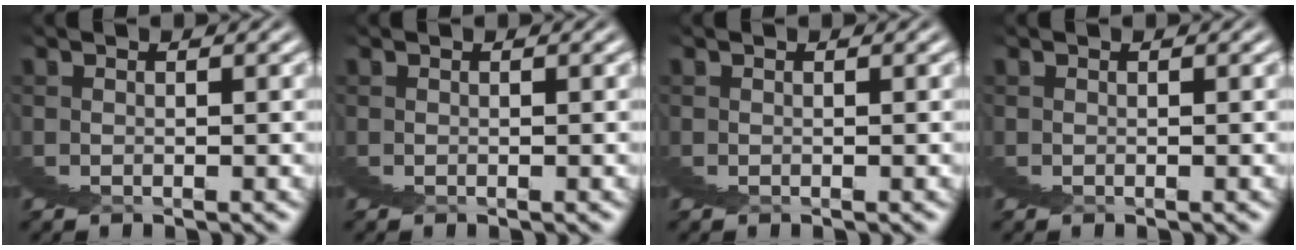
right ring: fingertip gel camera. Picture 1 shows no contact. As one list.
[{"total": 0.0}, {"total": 0.0}, {"total": 0.0}]